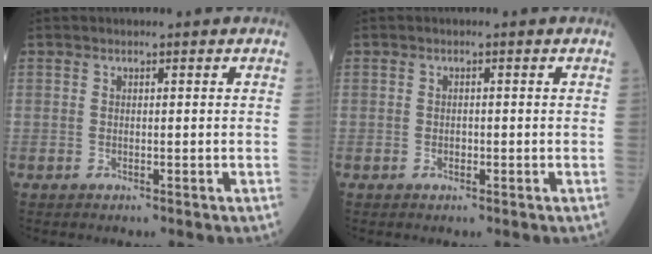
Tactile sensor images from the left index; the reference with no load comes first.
{"total": 0.8, "force": [-0.4, 0.5, 0.5], "torque": [-0.010, 0.001, -0.006]}